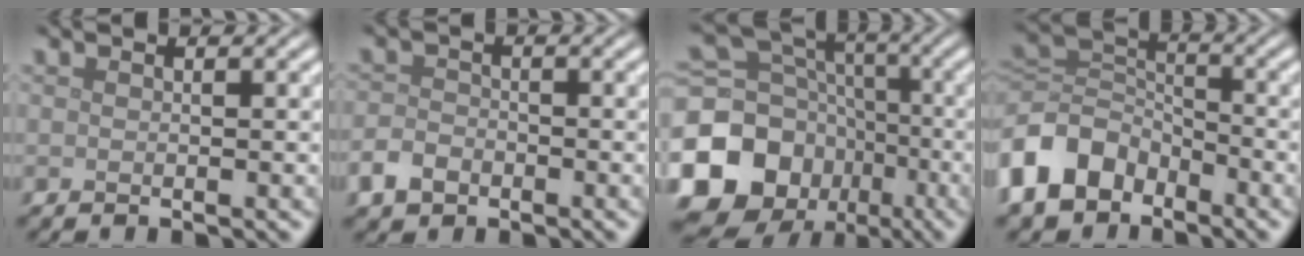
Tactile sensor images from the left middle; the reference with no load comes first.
{"total": 2.6, "force": [-1.5, 1.8, 1.1], "torque": [-0.021, 0.001, -0.037]}
{"total": 17.1, "force": [-6.9, 14.3, 6.3], "torque": [-0.165, -0.019, -0.129]}
{"total": 7.7, "force": [-4.3, 5.3, 3.5], "torque": [-0.076, 0.004, -0.105]}